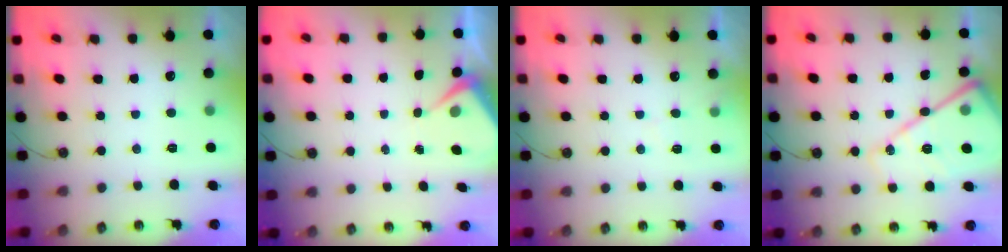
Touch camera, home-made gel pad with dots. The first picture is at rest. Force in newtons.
{"total": 3.7, "press": 3.6, "slide": 0.6}
{"total": 4.5, "press": 4.4, "slide": 0.8}
{"total": 17.2, "press": 17.1, "slide": 1.5}